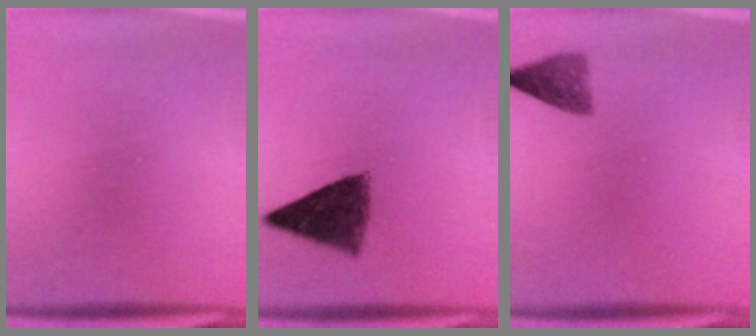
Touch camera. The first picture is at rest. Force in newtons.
{"total": 7.5}
{"total": 3.1}